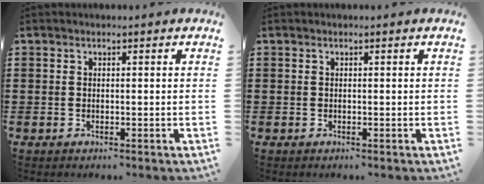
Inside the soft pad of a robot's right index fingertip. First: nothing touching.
{"total": 0.0}